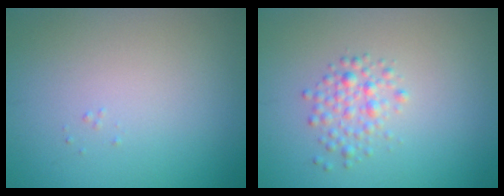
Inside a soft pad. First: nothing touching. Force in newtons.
{"total": 2.0, "press": 2.0, "slide": 0.1}